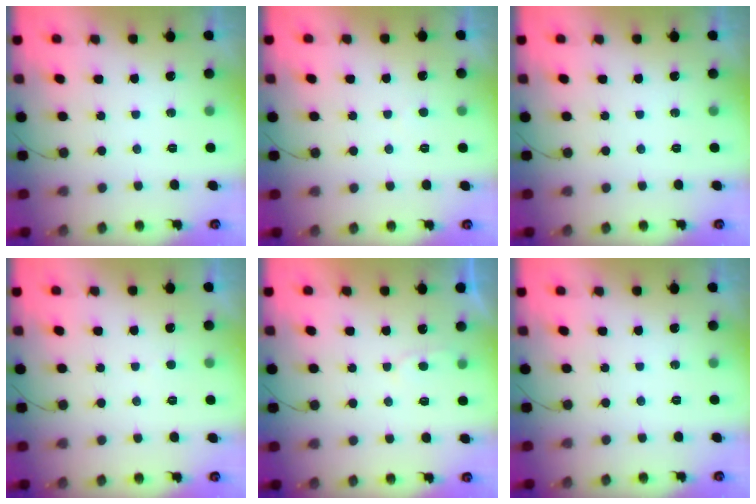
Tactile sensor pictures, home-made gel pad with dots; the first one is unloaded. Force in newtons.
{"total": 1.9, "press": 1.9, "slide": 0.3}
{"total": 0.0}
{"total": 1.9, "press": 1.9, "slide": 0.3}
{"total": 2.5, "press": 2.5, "slide": 0.3}
{"total": 0.0}